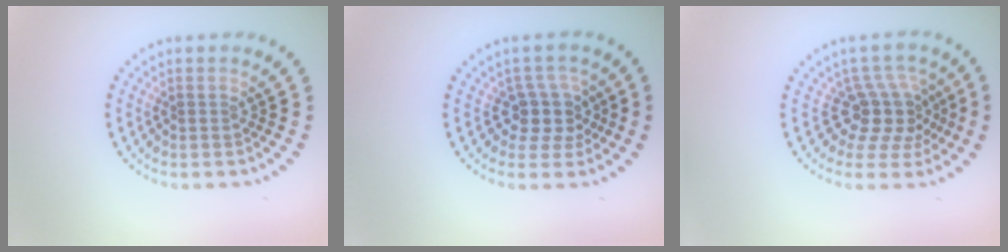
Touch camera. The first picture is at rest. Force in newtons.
{"total": 2.8, "press": 2.3, "slide": 1.6}
{"total": 3.9, "press": 2.8, "slide": 2.7}